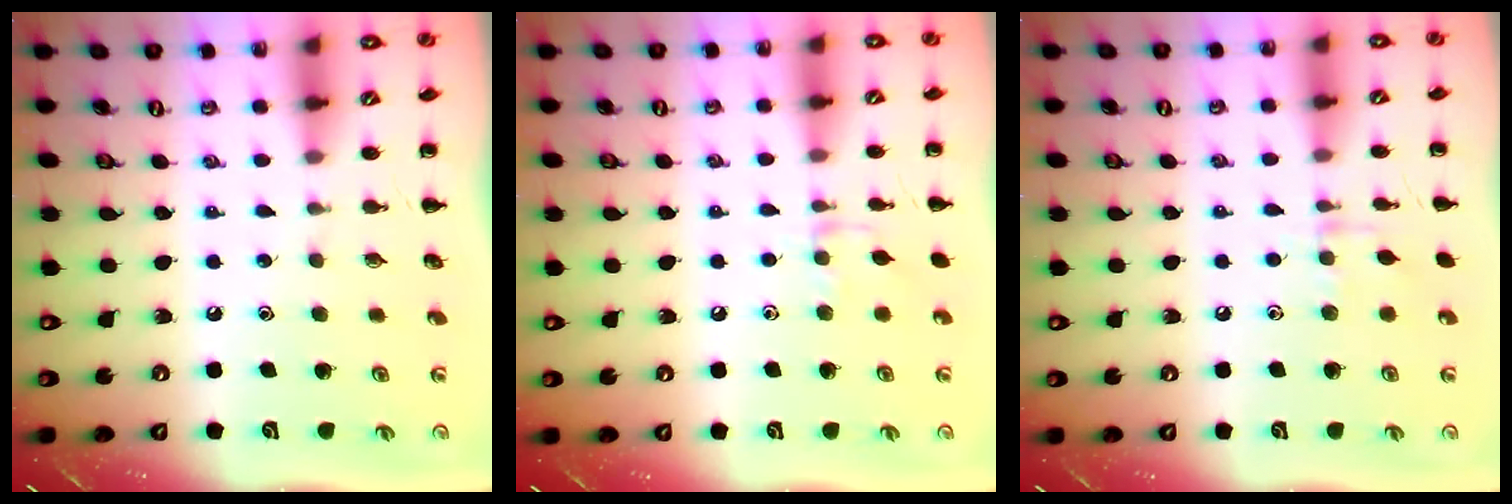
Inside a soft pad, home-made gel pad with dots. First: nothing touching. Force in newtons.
{"total": 5.6, "press": 5.4, "slide": 1.7}
{"total": 6.0, "press": 5.8, "slide": 1.8}